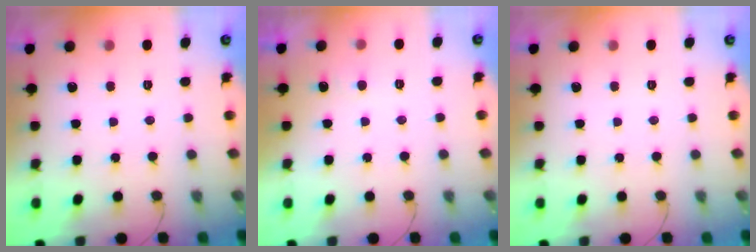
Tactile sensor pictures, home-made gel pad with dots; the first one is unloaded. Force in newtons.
{"total": 4.3, "press": 4.3, "slide": 0.5}
{"total": 0.0}